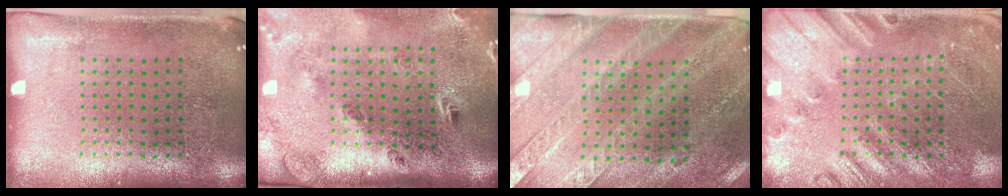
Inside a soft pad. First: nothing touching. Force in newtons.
{"total": 3.1, "press": 2.0, "slide": 2.3}
{"total": 2.8, "press": 2.6, "slide": 1.0}
{"total": 2.3, "press": 2.3, "slide": 0.3}